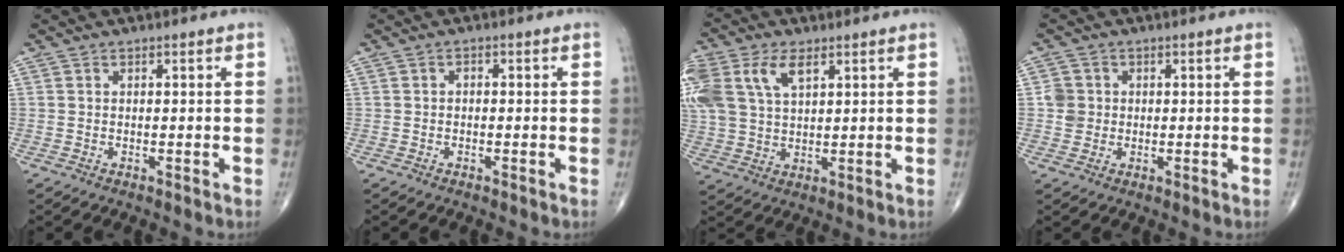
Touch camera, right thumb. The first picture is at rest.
{"total": 0.9, "force": [-0.1, 0.6, 0.6], "torque": [-0.004, 0.004, -0.006]}
{"total": 15.4, "force": [6.1, 9.2, 10.7], "torque": [-0.268, 0.013, 0.120]}
{"total": 3.2, "force": [0.2, 3.1, 0.8], "torque": [0.006, 0.005, 0.003]}